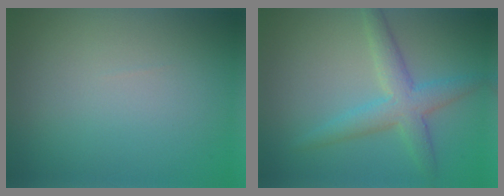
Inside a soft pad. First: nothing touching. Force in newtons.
{"total": 3.9, "press": 3.9, "slide": 0.1}